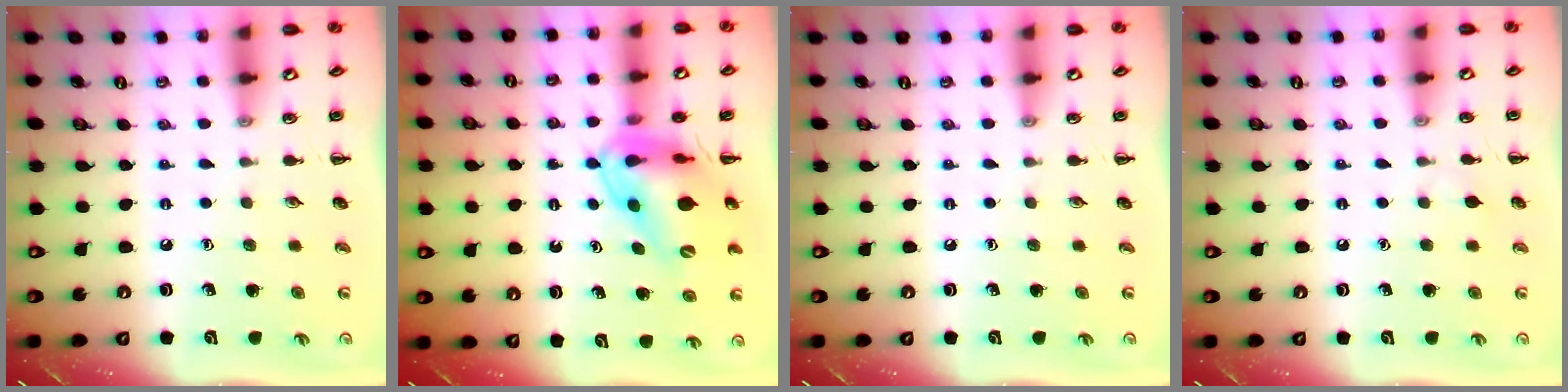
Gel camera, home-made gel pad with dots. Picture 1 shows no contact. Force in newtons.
{"total": 14.0, "press": 13.4, "slide": 4.0}
{"total": 0.0}
{"total": 2.9, "press": 2.7, "slide": 0.9}